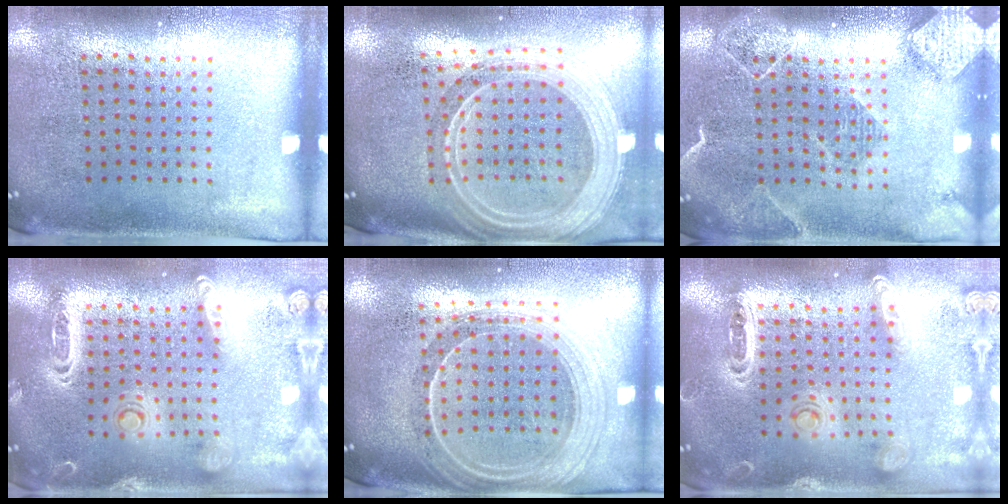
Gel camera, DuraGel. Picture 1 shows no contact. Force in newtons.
{"total": 2.7, "press": 2.2, "slide": 1.5}
{"total": 2.2, "press": 2.0, "slide": 1.1}
{"total": 2.5, "press": 2.3, "slide": 1.1}
{"total": 2.3, "press": 2.0, "slide": 1.2}
{"total": 1.3, "press": 1.3, "slide": 0.1}